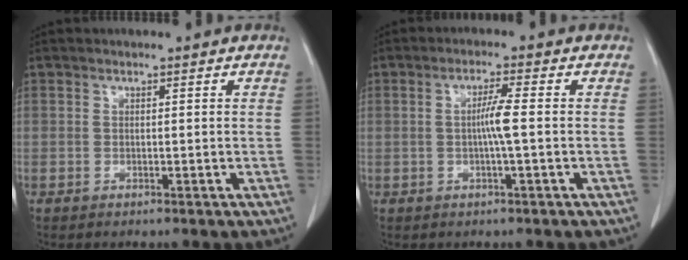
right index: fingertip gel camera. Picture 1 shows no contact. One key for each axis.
{"total": 3.5, "fx": -0.3, "fy": -0.4, "fz": 3.5, "tx": -0.065, "ty": 0.000, "tz": -0.005}